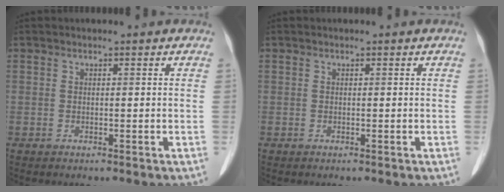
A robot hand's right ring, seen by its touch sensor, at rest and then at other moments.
{"total": 0.0}